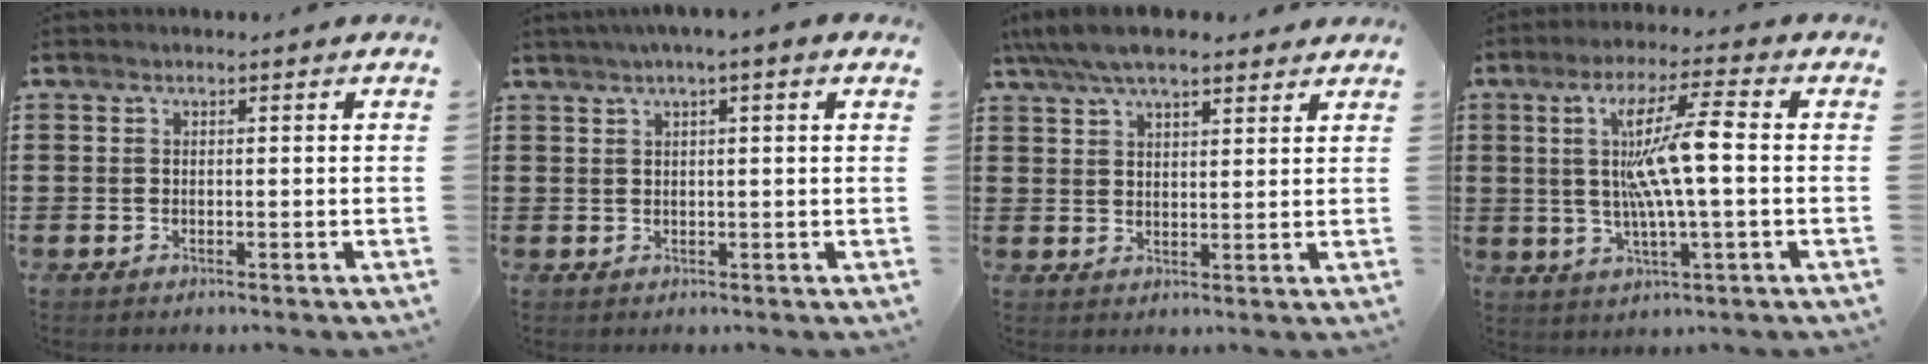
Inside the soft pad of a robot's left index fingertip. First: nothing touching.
{"total": 2.0, "force": [1.0, -0.3, 1.7], "torque": [-0.033, 0.000, 0.018]}
{"total": 6.3, "force": [5.3, 1.6, 2.9], "torque": [-0.071, -0.005, 0.097]}
{"total": 10.7, "force": [1.1, 1.0, 10.6], "torque": [-0.211, 0.000, 0.009]}